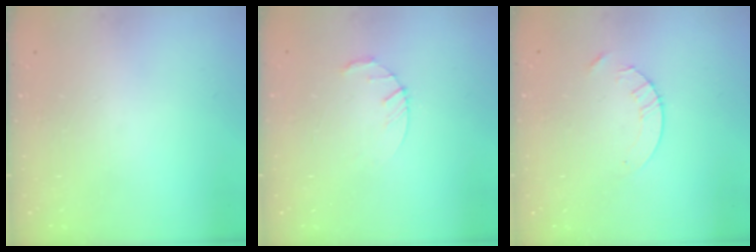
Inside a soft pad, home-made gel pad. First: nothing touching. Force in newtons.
{"total": 3.4, "press": 3.3, "slide": 0.5}
{"total": 3.8, "press": 3.7, "slide": 0.5}